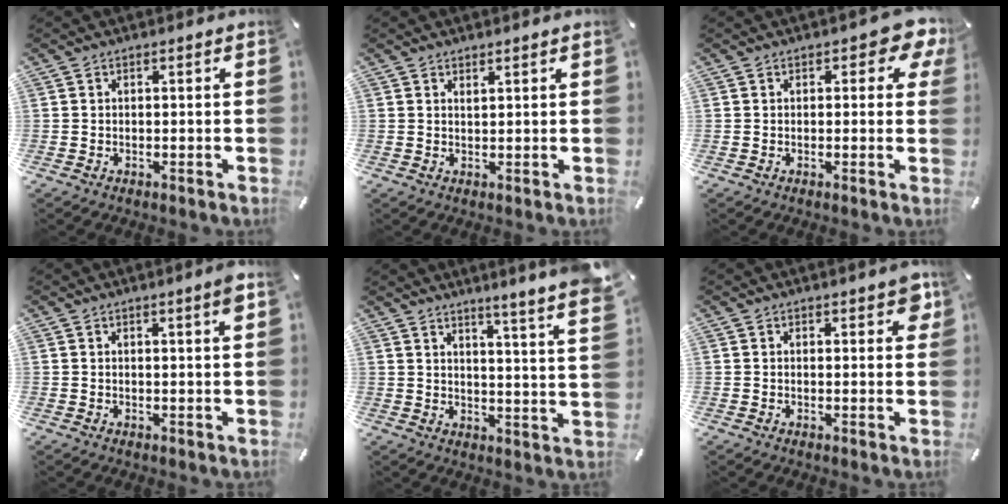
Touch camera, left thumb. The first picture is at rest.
{"total": 1.0, "force": [1.0, 0.2, 0.3], "torque": [-0.006, -0.002, 0.018]}
{"total": 5.5, "force": [2.5, 2.9, 4.0], "torque": [-0.044, -0.006, 0.037]}
{"total": 2.8, "force": [1.5, 0.2, 2.3], "torque": [-0.032, -0.007, 0.022]}
{"total": 6.6, "force": [5.4, -0.6, 3.8], "torque": [-0.060, -0.057, 0.084]}
{"total": 3.5, "force": [2.0, 1.8, 2.3], "torque": [-0.018, -0.006, 0.028]}